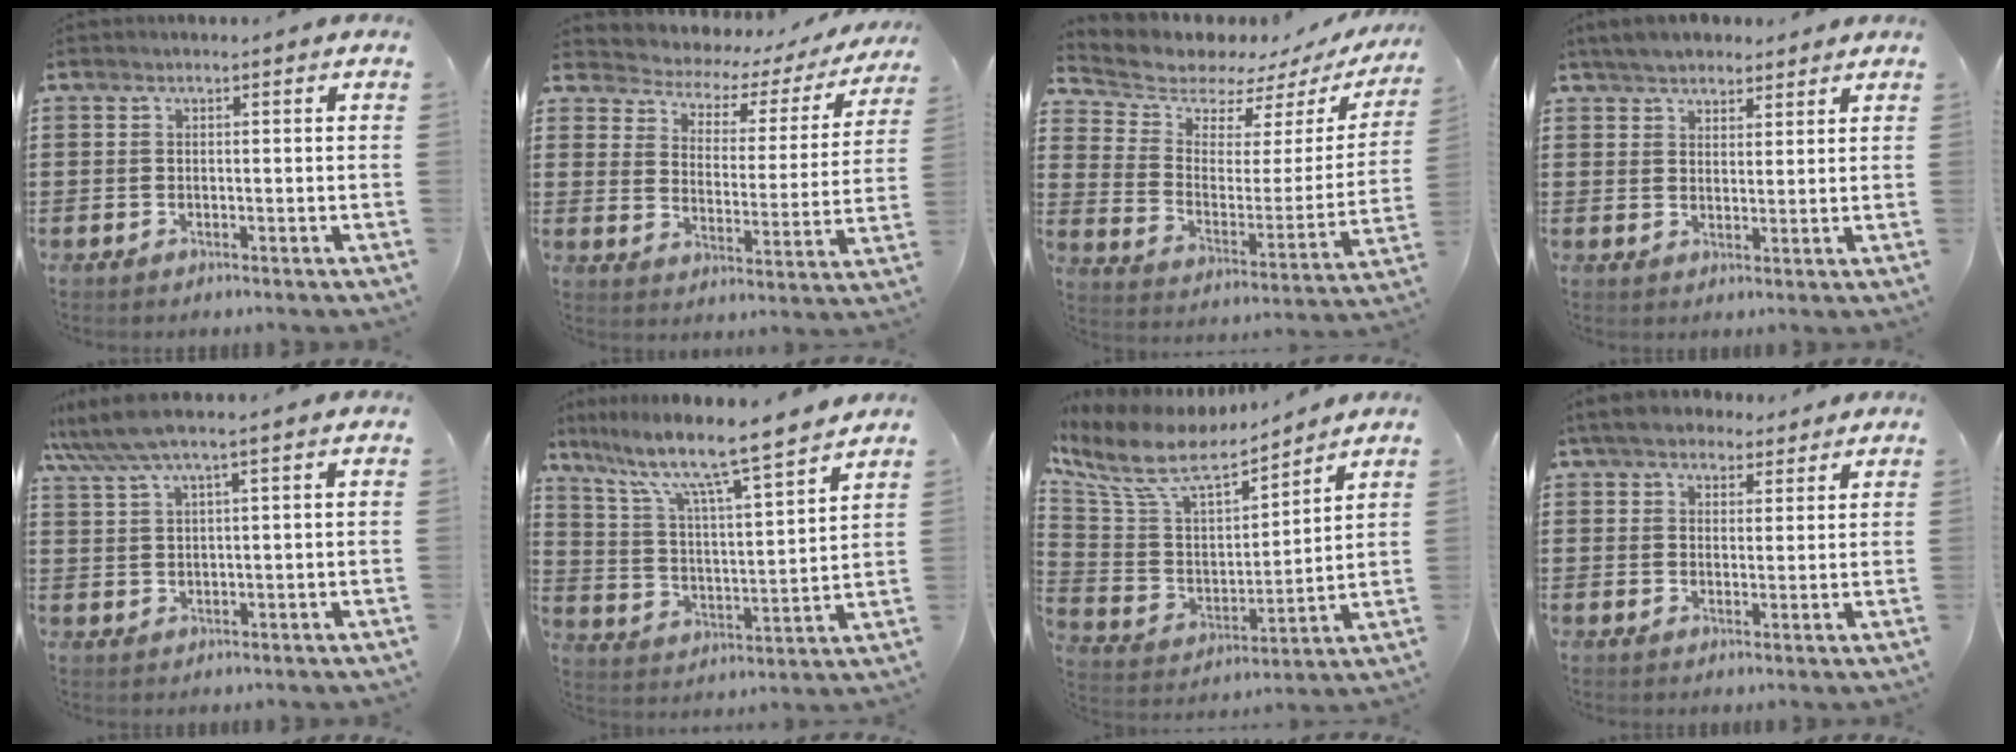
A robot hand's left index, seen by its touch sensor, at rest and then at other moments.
{"total": 2.7, "force": [2.2, 1.4, 0.7], "torque": [-0.034, -0.024, 0.025]}
{"total": 6.7, "force": [6.2, 2.3, 0.7], "torque": [-0.058, -0.047, 0.109]}
{"total": 4.3, "force": [3.9, 1.6, 0.8], "torque": [-0.030, 0.002, 0.073]}
{"total": 3.9, "force": [2.5, -0.1, 3.0], "torque": [-0.074, -0.005, 0.040]}
{"total": 9.4, "force": [7.8, 0.2, 5.3], "torque": [-0.133, -0.057, 0.124]}
{"total": 9.4, "force": [7.5, 3.0, 4.8], "torque": [-0.127, -0.043, 0.127]}
{"total": 4.8, "force": [4.1, 2.1, 1.5], "torque": [-0.046, 0.003, 0.077]}